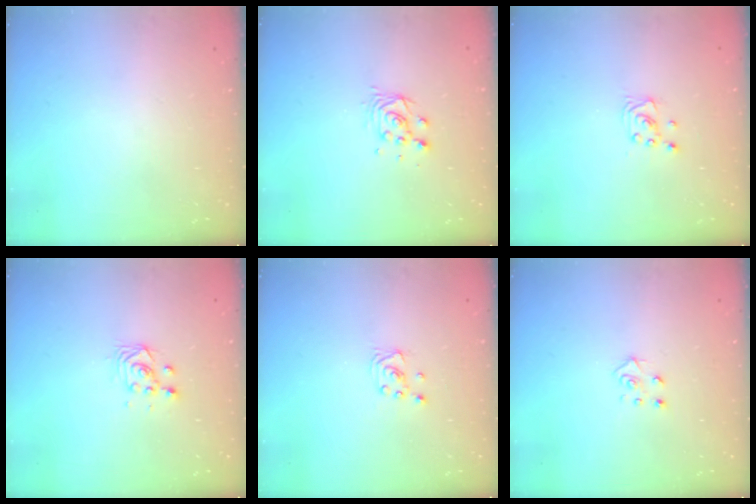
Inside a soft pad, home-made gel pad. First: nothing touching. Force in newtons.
{"total": 4.7, "press": 4.7, "slide": 0.4}
{"total": 2.2, "press": 2.2, "slide": 0.2}
{"total": 3.7, "press": 3.4, "slide": 1.4}
{"total": 2.3, "press": 2.3, "slide": 0.2}
{"total": 4.6, "press": 4.6, "slide": 0.4}